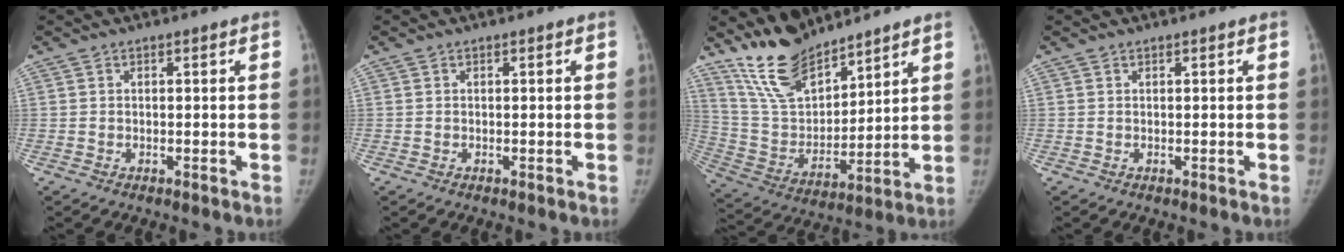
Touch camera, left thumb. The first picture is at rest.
{"total": 0.0}
{"total": 14.4, "force": [12.1, 5.5, 5.8], "torque": [-0.078, -0.068, 0.242]}
{"total": 0.0}